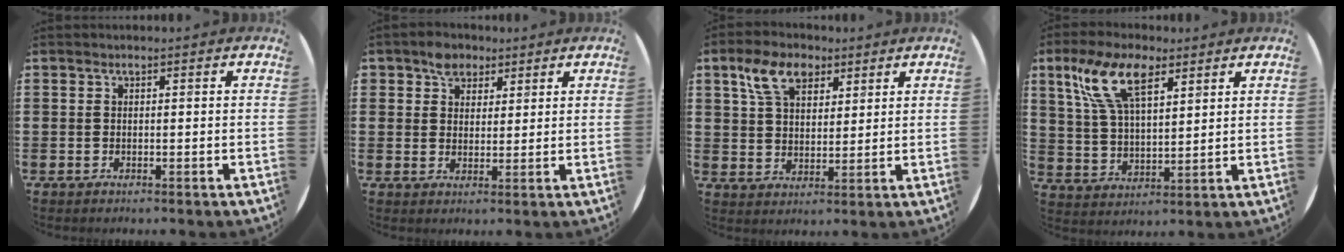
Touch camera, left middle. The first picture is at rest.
{"total": 3.6, "force": [2.7, 2.3, 0.5], "torque": [-0.009, 0.005, 0.052]}
{"total": 6.9, "force": [4.3, 4.0, 3.6], "torque": [-0.080, 0.010, 0.078]}
{"total": 9.5, "force": [5.9, 4.0, 6.3], "torque": [-0.142, 0.001, 0.108]}